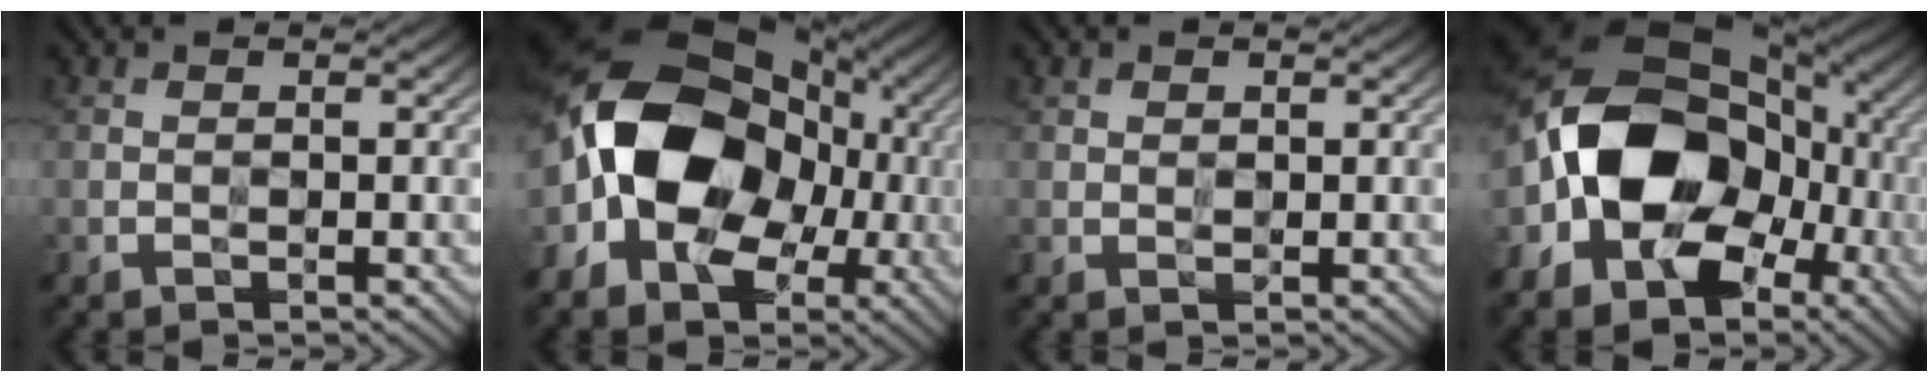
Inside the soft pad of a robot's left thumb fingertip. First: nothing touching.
{"total": 17.9, "force": [-1.8, 12.8, 12.4], "torque": [-0.240, 0.000, -0.036]}
{"total": 0.9, "force": [0.6, 0.7, 0.3], "torque": [-0.006, -0.002, 0.010]}
{"total": 17.7, "force": [-3.5, 12.7, 11.9], "torque": [-0.229, -0.012, -0.064]}